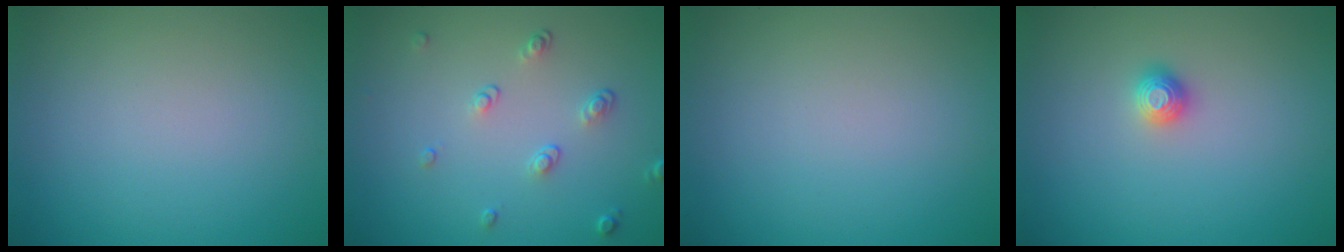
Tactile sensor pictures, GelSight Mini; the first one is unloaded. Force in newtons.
{"total": 1.8, "press": 1.3, "slide": 1.2}
{"total": 0.0}
{"total": 1.2, "press": 1.1, "slide": 0.3}